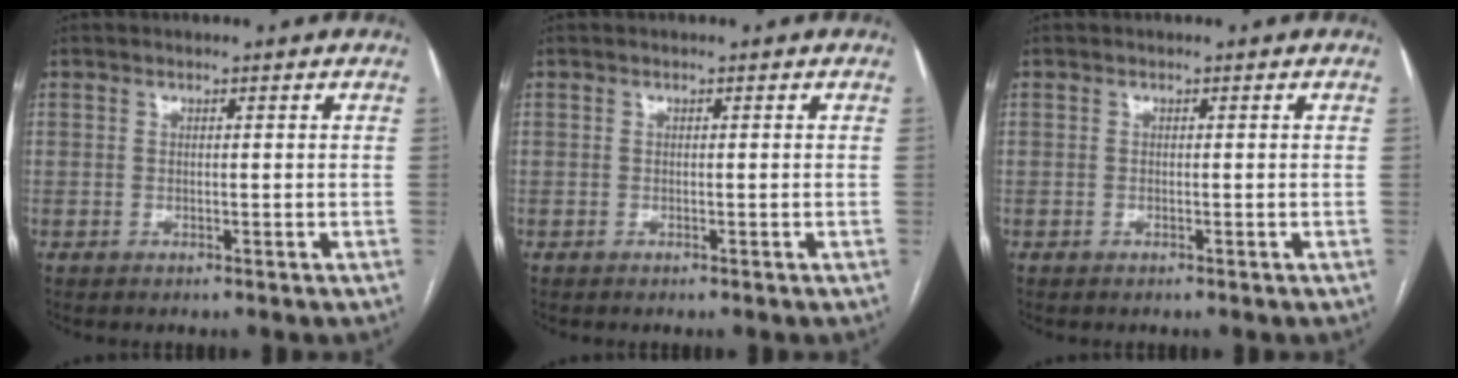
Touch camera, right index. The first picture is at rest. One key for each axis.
{"total": 0.0}
{"total": 0.0}